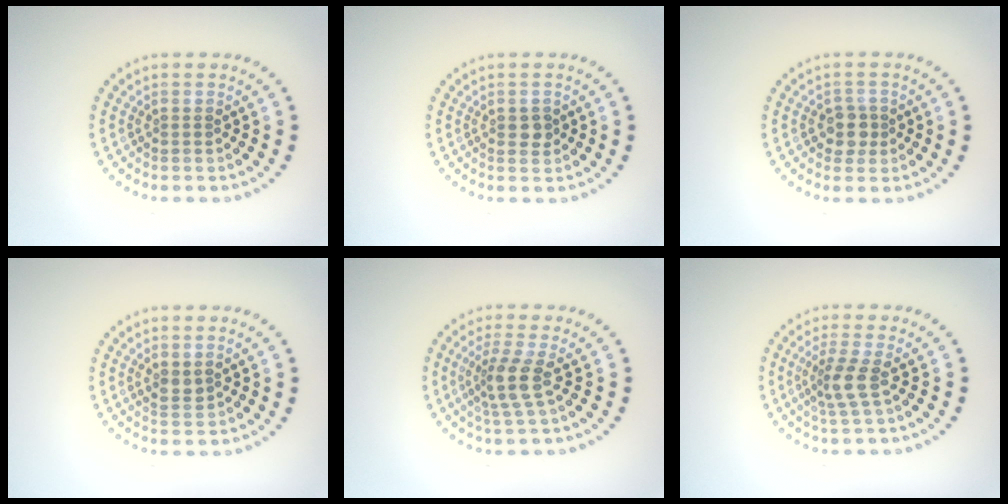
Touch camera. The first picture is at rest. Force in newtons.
{"total": 1.2, "press": 1.2, "slide": 0.2}
{"total": 2.1, "press": 1.9, "slide": 0.8}
{"total": 1.2, "press": 1.2, "slide": 0.5}
{"total": 2.9, "press": 2.3, "slide": 1.8}
{"total": 2.5, "press": 1.9, "slide": 1.6}